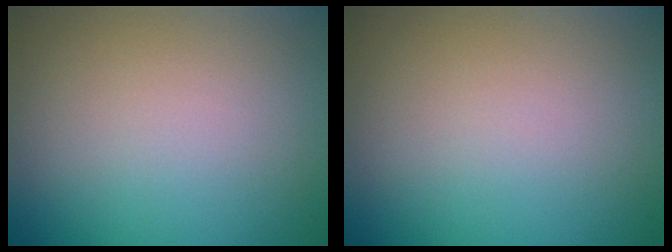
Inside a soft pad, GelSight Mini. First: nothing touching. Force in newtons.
{"total": 0.0}